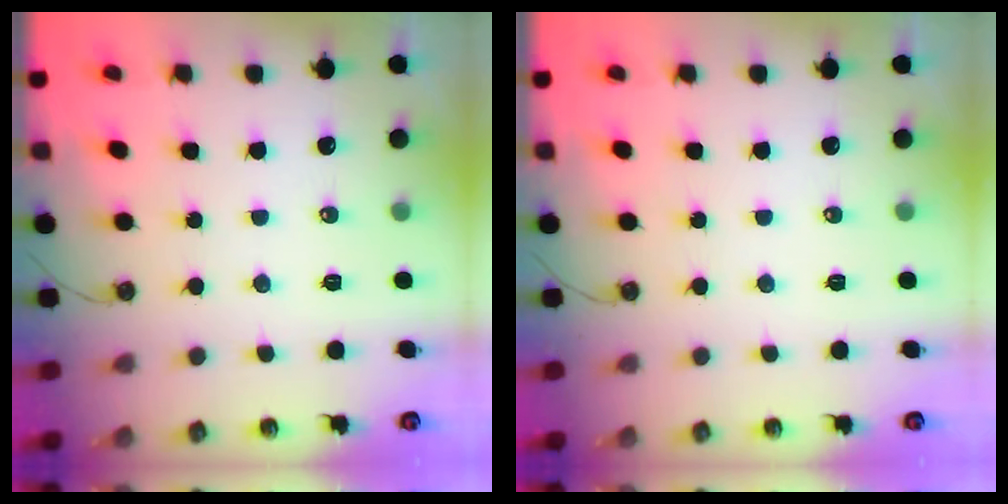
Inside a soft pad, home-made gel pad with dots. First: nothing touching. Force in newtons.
{"total": 0.0}